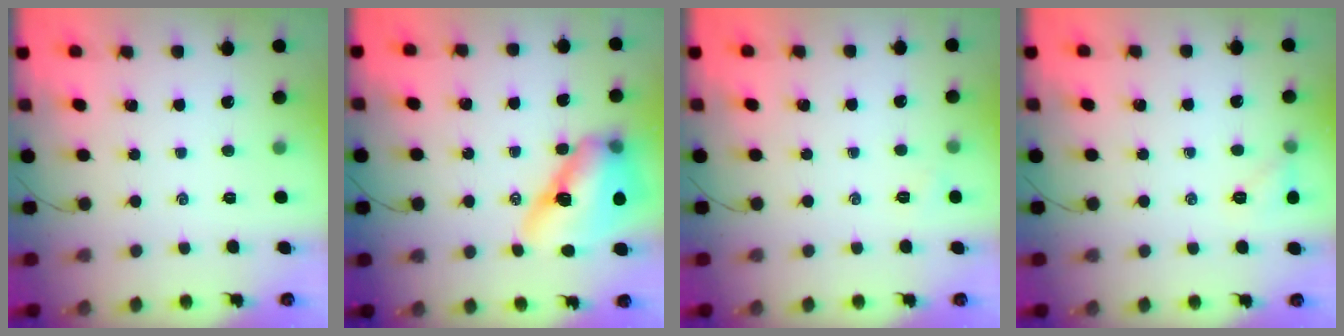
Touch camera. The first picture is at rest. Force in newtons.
{"total": 15.3, "press": 14.6, "slide": 4.6}
{"total": 3.6, "press": 3.4, "slide": 1.0}
{"total": 5.4, "press": 5.3, "slide": 1.4}